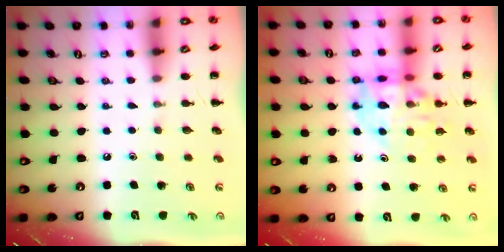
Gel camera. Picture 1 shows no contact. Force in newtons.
{"total": 14.6, "press": 14.2, "slide": 3.4}